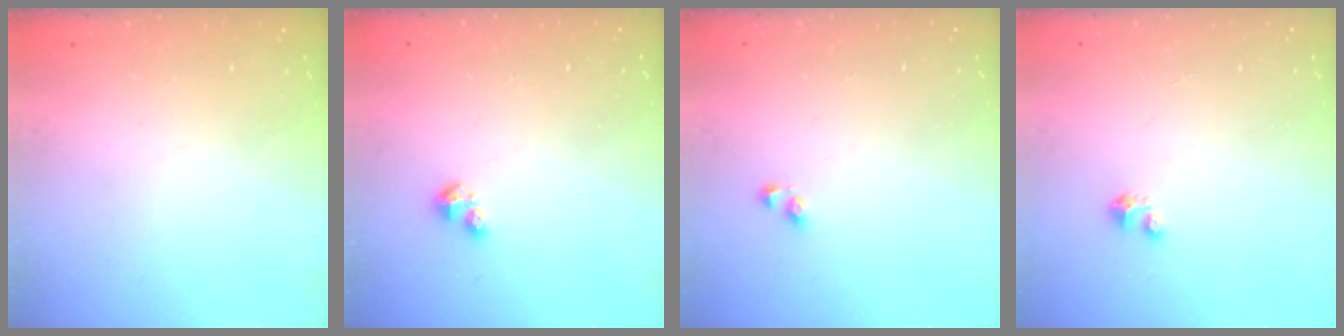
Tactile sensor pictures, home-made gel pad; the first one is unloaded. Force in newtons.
{"total": 1.6, "press": 1.6, "slide": 0.4}
{"total": 2.9, "press": 2.7, "slide": 1.1}
{"total": 2.1, "press": 2.1, "slide": 0.1}